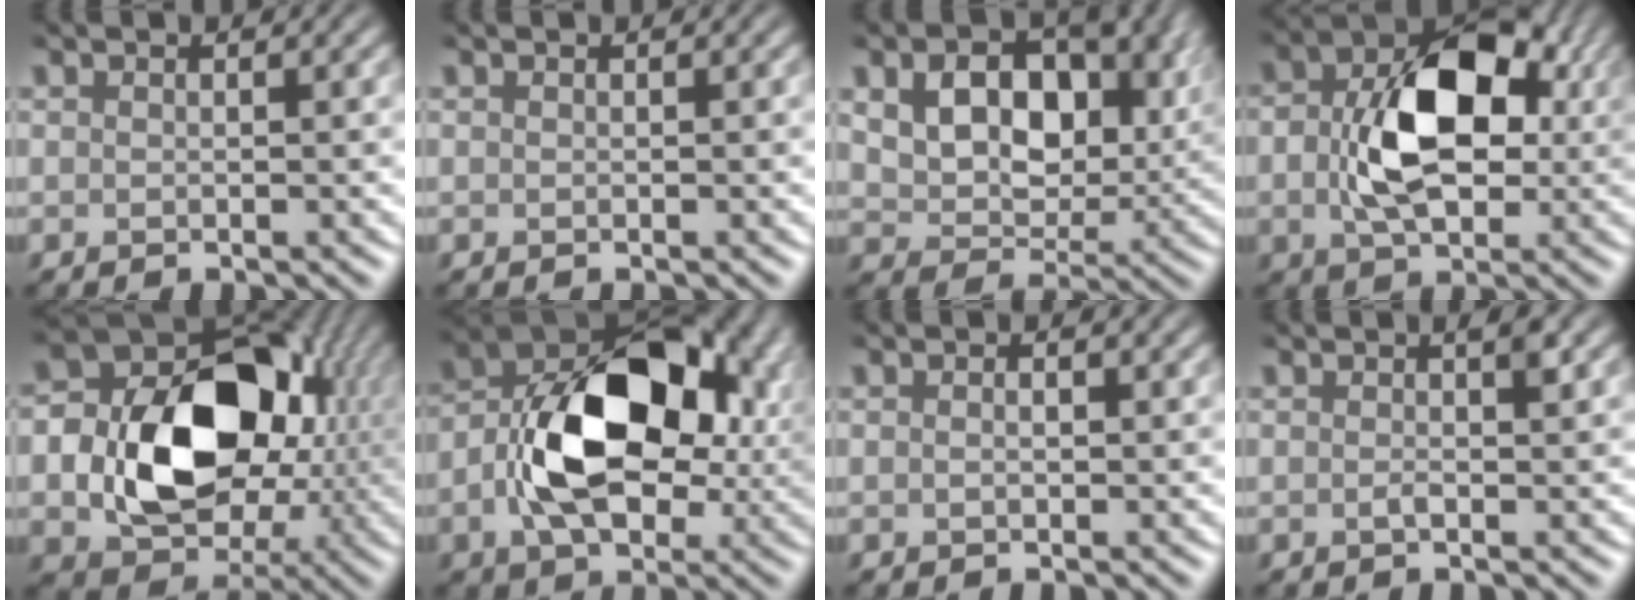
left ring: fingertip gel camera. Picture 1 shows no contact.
{"total": 0.0}
{"total": 9.0, "force": [2.4, 6.2, 6.1], "torque": [-0.107, -0.012, 0.042]}
{"total": 9.7, "force": [0.5, 6.1, 7.5], "torque": [-0.134, 0.009, 0.005]}
{"total": 14.5, "force": [-0.6, 10.8, 9.7], "torque": [-0.152, -0.013, -0.005]}
{"total": 12.6, "force": [-0.5, 8.1, 9.7], "torque": [-0.153, 0.016, -0.012]}
{"total": 0.8, "force": [0.1, 0.3, 0.7], "torque": [-0.011, -0.006, 0.002]}
{"total": 1.4, "force": [0.1, 0.1, 1.4], "torque": [-0.023, -0.001, -0.001]}